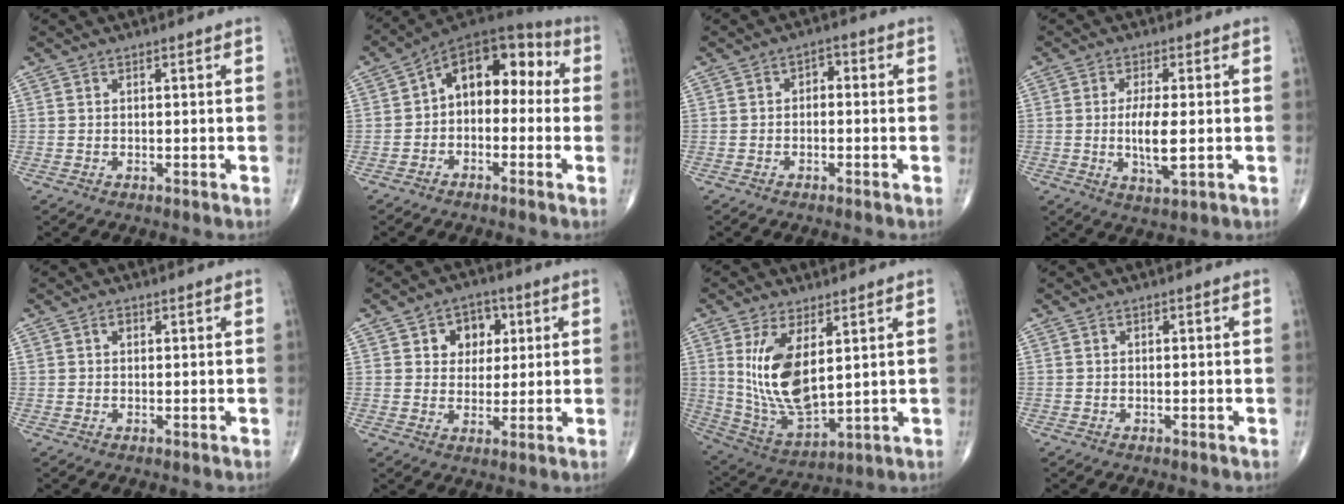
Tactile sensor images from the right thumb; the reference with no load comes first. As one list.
[{"total": 12.8, "force": [0.5, 8.3, 9.7], "torque": [-0.094, 0.051, -0.015]}, {"total": 2.4, "force": [-0.3, 1.7, 1.7], "torque": [-0.009, 0.017, -0.017]}, {"total": 7.0, "force": [-0.6, 2.0, 6.7], "torque": [-0.126, -0.015, -0.013]}, {"total": 1.1, "force": [0.4, 0.8, 0.6], "torque": [-0.006, 0.004, 0.005]}, {"total": 7.6, "force": [2.5, 6.0, 4.0], "torque": [-0.013, -0.002, 0.033]}, {"total": 14.1, "force": [3.5, 6.5, 12.1], "torque": [-0.230, -0.025, 0.090]}, {"total": 0.0}]